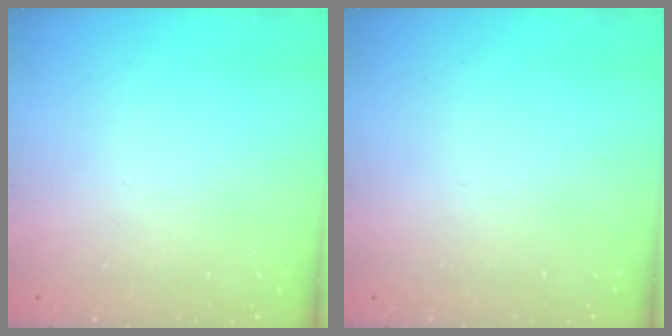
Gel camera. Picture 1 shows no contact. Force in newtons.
{"total": 1.8, "press": 1.7, "slide": 0.1}